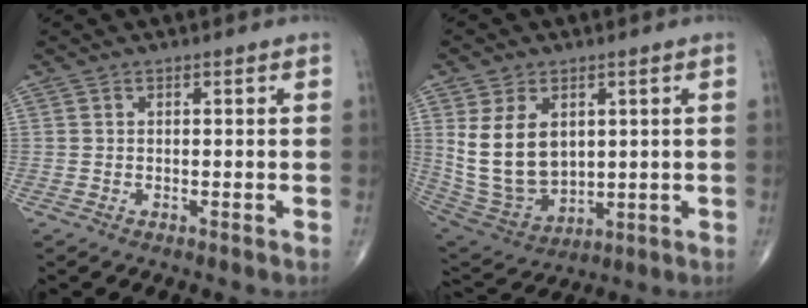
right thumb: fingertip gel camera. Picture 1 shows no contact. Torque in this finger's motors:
{"motor_torque": [-0.18, 1.77, 1.01, 0.94, 0.13]}